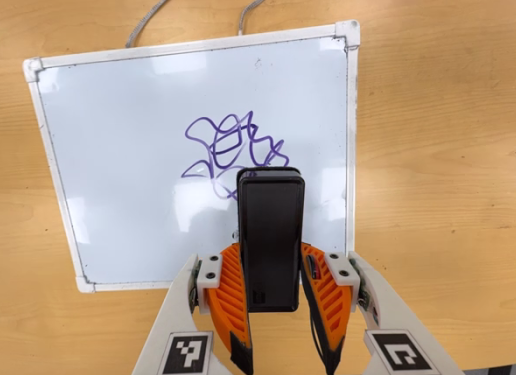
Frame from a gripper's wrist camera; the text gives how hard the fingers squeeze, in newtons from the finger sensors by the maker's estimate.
{"total": 4.7, "left": 3.4, "right": 6.1}